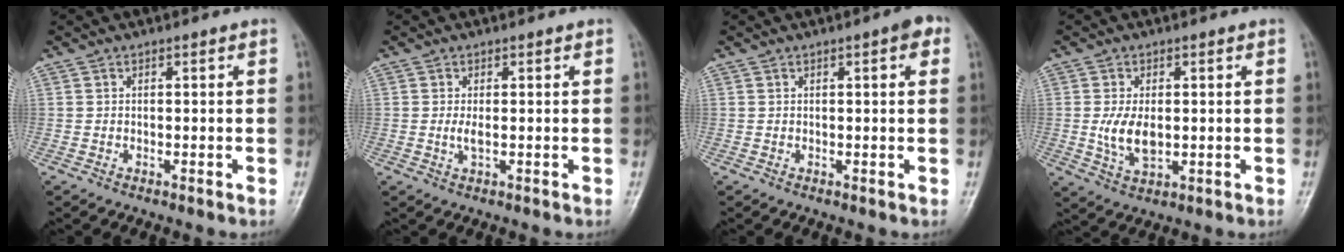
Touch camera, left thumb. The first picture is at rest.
{"total": 1.6, "force": [0.1, 0.6, 1.5], "torque": [-0.030, -0.003, 0.005]}
{"total": 2.9, "force": [1.1, 0.9, 2.5], "torque": [-0.025, 0.004, 0.010]}
{"total": 6.1, "force": [0.0, 3.5, 4.9], "torque": [-0.093, -0.011, 0.007]}